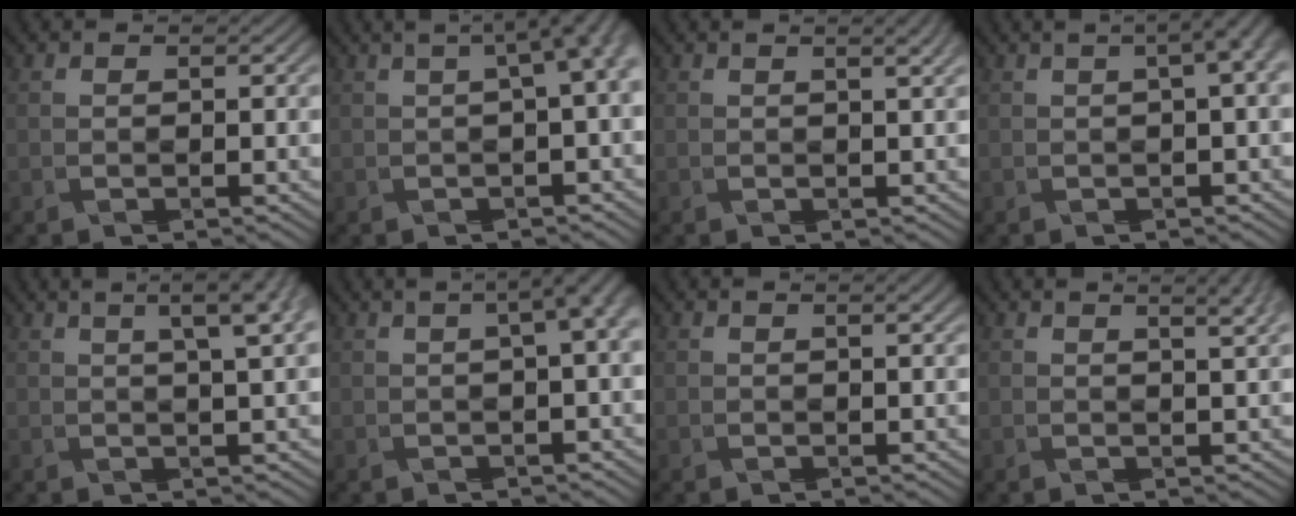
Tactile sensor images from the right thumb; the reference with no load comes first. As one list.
[{"total": 7.1, "force": [1.0, 2.5, 6.6], "torque": [-0.102, 0.004, 0.018]}, {"total": 1.9, "force": [0.7, 0.5, 1.7], "torque": [-0.028, -0.001, 0.017]}, {"total": 4.9, "force": [1.1, 1.5, 4.5], "torque": [-0.071, 0.003, 0.023]}, {"total": 5.4, "force": [2.6, 0.7, 4.6], "torque": [-0.060, 0.015, 0.033]}, {"total": 5.3, "force": [1.0, 1.6, 5.0], "torque": [-0.077, 0.002, 0.019]}, {"total": 1.1, "force": [0.3, 0.4, 1.0], "torque": [-0.022, -0.002, 0.008]}, {"total": 2.8, "force": [1.5, 0.4, 2.3], "torque": [-0.034, 0.002, 0.030]}]